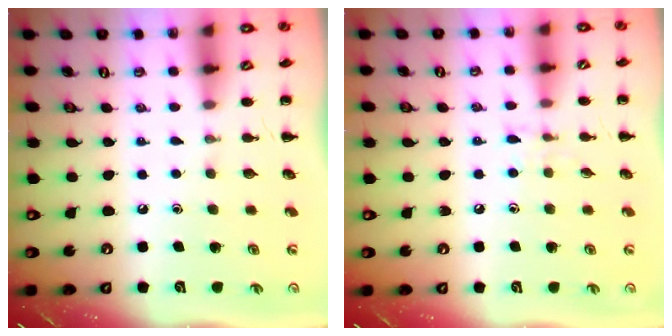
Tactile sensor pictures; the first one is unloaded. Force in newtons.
{"total": 5.4, "press": 5.1, "slide": 1.9}